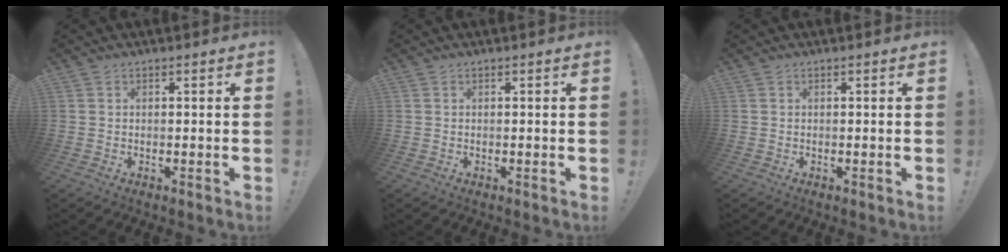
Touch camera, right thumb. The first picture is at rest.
{"total": 0.0}
{"total": 0.0}